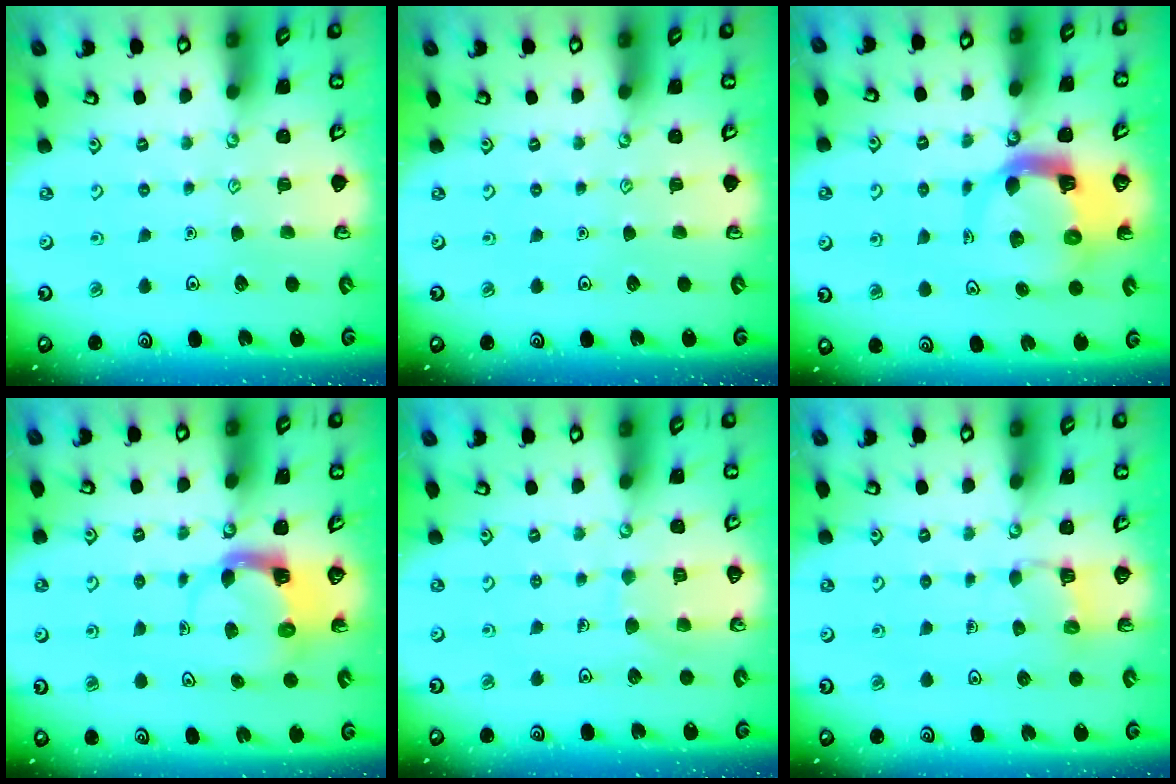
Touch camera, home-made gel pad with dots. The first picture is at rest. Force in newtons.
{"total": 0.0}
{"total": 8.4, "press": 8.3, "slide": 1.1}
{"total": 4.2, "press": 4.2, "slide": 0.2}
{"total": 6.7, "press": 6.7, "slide": 0.4}
{"total": 4.1, "press": 4.1, "slide": 0.4}